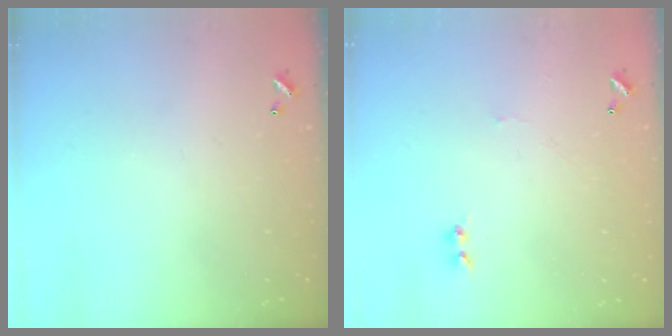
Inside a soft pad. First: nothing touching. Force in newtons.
{"total": 1.5, "press": 1.4, "slide": 0.6}